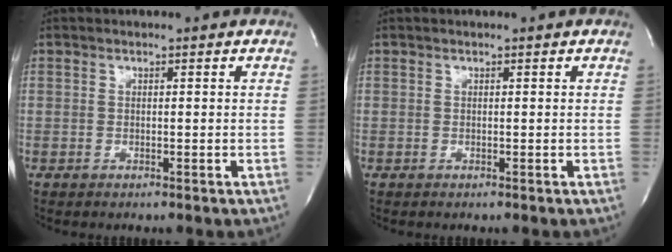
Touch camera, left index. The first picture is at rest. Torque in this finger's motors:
{"motor_torque": [0.00, -0.09, 0.00, -0.01]}